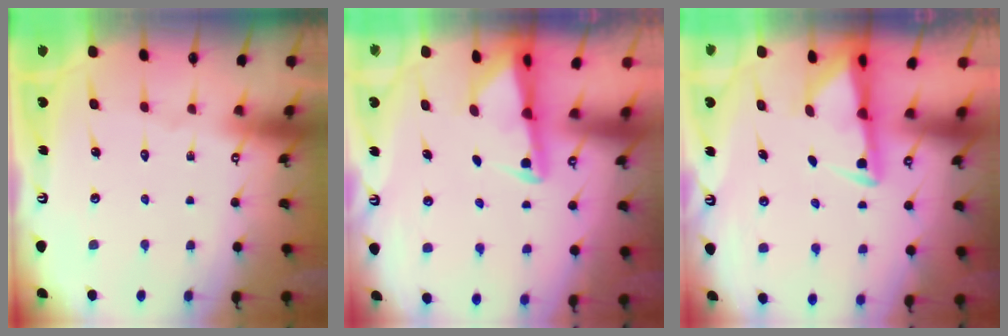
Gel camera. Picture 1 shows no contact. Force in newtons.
{"total": 3.3, "press": 3.3, "slide": 0.4}
{"total": 2.7, "press": 2.6, "slide": 0.7}